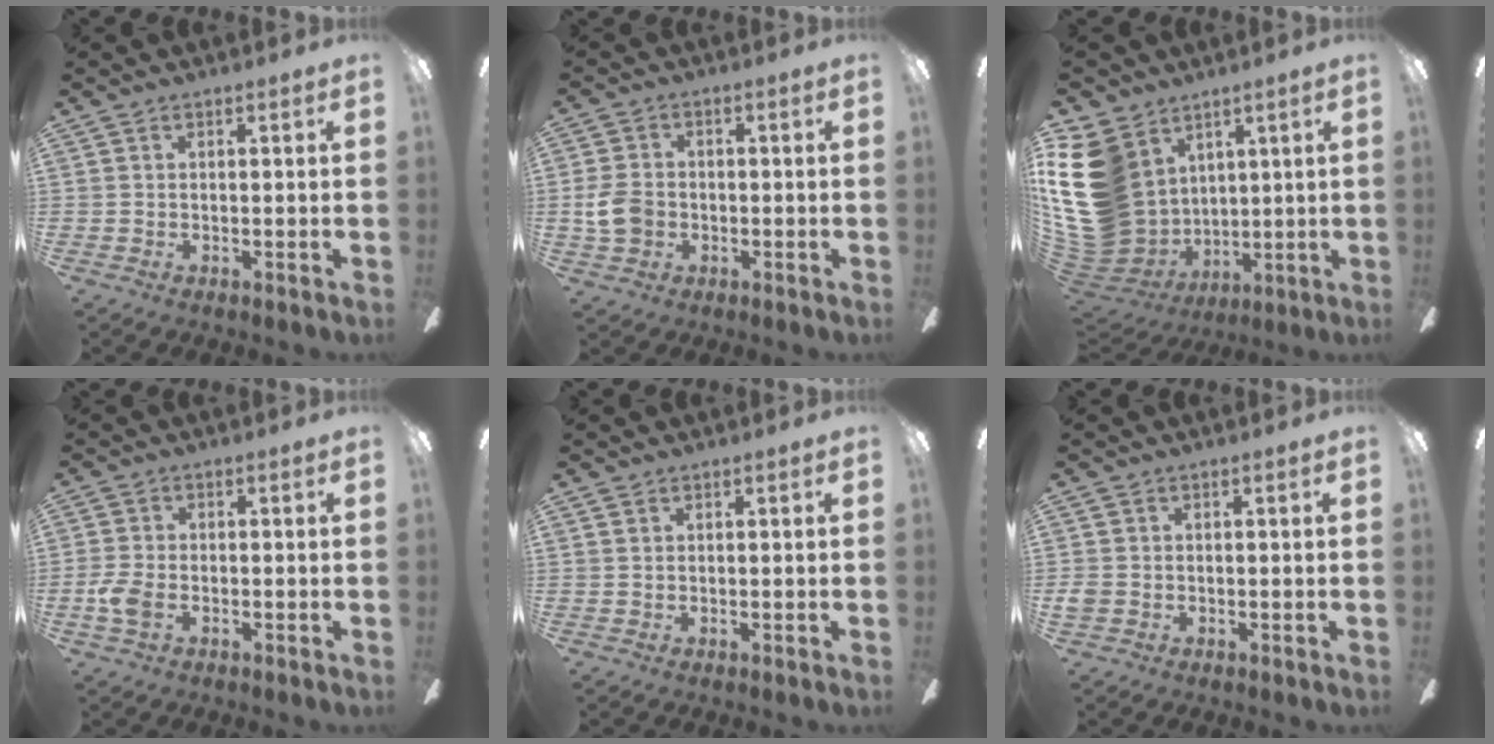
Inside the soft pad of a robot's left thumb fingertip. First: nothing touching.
{"total": 6.9, "force": [-1.5, 5.3, 4.2], "torque": [-0.099, 0.010, -0.026]}
{"total": 21.7, "force": [5.5, 16.9, 12.4], "torque": [-0.304, -0.043, 0.116]}
{"total": 5.1, "force": [-1.8, 3.0, 3.8], "torque": [-0.086, 0.001, -0.035]}
{"total": 0.7, "force": [0.4, 0.6, 0.3], "torque": [-0.007, 0.005, 0.006]}
{"total": 2.0, "force": [-0.6, 1.7, 0.9], "torque": [-0.013, 0.003, -0.010]}